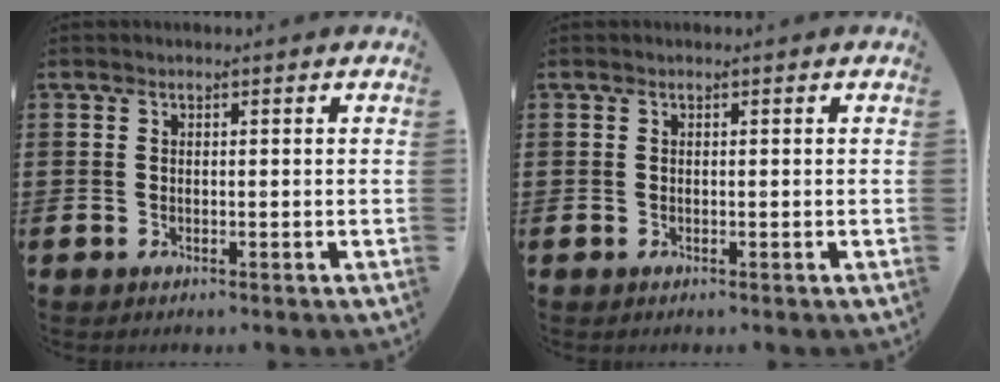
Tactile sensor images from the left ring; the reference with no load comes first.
{"total": 0.0}